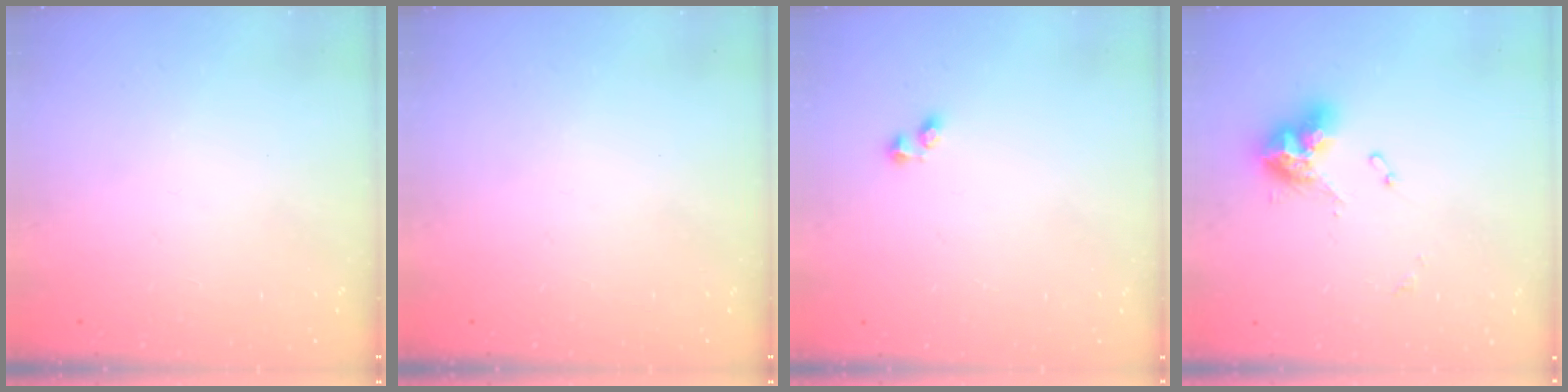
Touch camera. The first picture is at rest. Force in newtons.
{"total": 0.0}
{"total": 2.2, "press": 2.0, "slide": 0.9}
{"total": 10.5, "press": 10.5, "slide": 1.0}